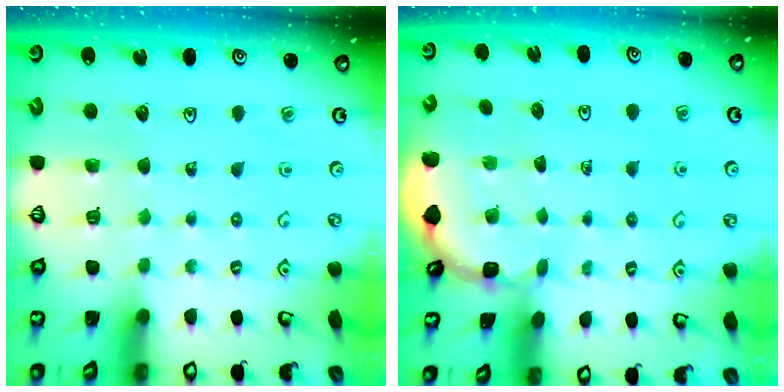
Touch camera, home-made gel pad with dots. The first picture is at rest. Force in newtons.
{"total": 1.5, "press": 1.5, "slide": 0.1}